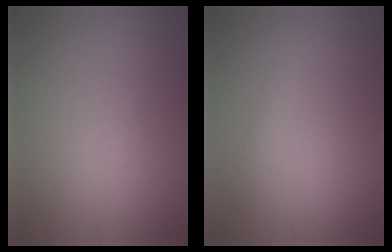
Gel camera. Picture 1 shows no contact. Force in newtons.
{"total": 1.2, "press": 1.2, "slide": 0.0}